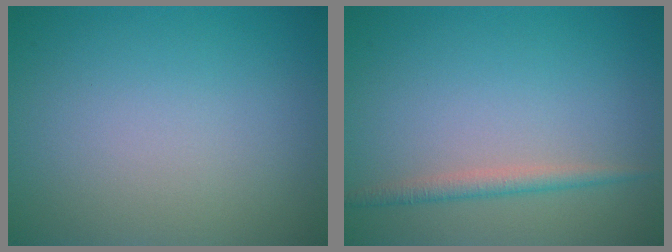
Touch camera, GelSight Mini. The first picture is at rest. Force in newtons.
{"total": 1.7, "press": 1.7, "slide": 0.1}